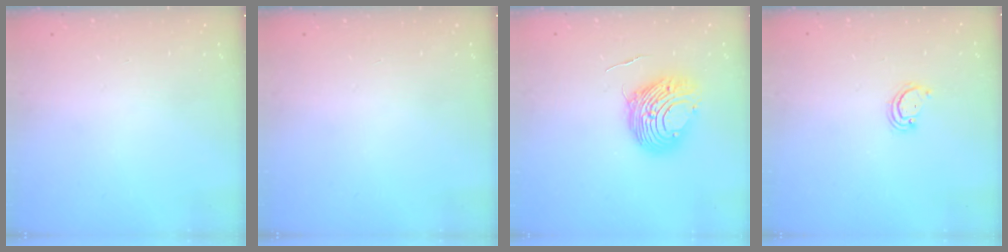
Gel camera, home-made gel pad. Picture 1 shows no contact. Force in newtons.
{"total": 0.0}
{"total": 10.4, "press": 10.3, "slide": 1.0}
{"total": 2.5, "press": 2.4, "slide": 0.2}